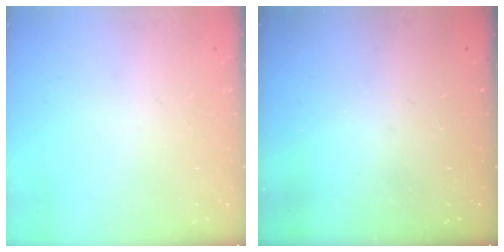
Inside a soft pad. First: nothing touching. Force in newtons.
{"total": 0.0}